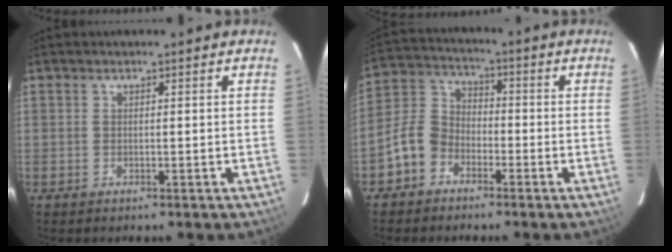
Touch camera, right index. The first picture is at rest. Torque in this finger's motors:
{"motor_torque": [0.83, -0.69, 0.21, 0.01]}